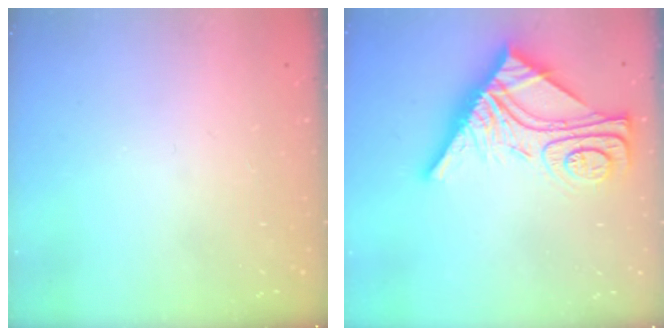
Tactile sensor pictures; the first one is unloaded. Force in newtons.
{"total": 14.7, "press": 14.7, "slide": 1.3}